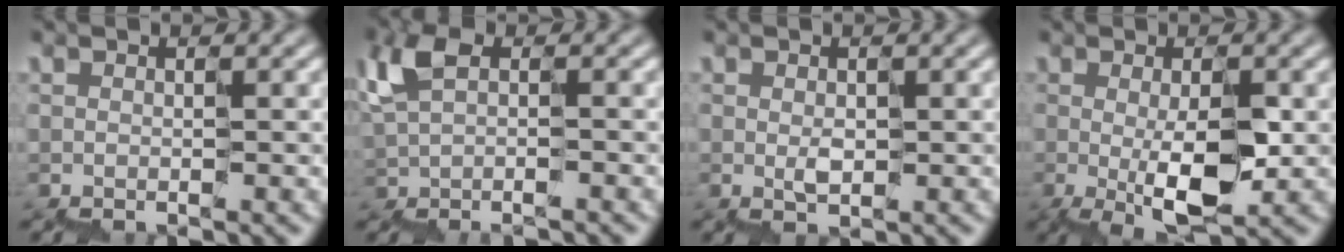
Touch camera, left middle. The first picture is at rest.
{"total": 3.4, "force": [-0.4, 1.5, 3.0], "torque": [-0.064, 0.002, -0.010]}
{"total": 1.2, "force": [0.3, 0.7, 0.9], "torque": [-0.018, 0.007, 0.006]}
{"total": 4.2, "force": [-0.3, 1.3, 4.0], "torque": [-0.070, -0.003, 0.000]}